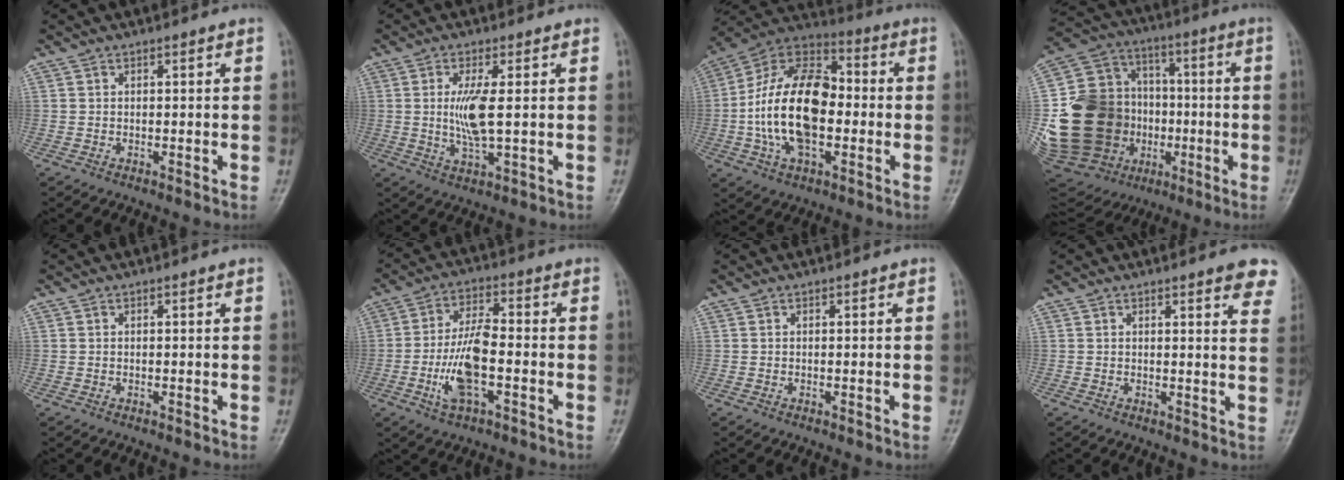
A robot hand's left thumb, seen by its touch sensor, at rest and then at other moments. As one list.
[{"total": 6.9, "force": [0.7, 1.6, 6.7], "torque": [-0.146, -0.018, 0.014]}, {"total": 20.7, "force": [-1.8, 12.0, 16.7], "torque": [-0.295, 0.030, -0.036]}, {"total": 29.4, "force": [-4.2, 23.1, 17.8], "torque": [-0.356, 0.060, -0.052]}, {"total": 0.0}, {"total": 10.6, "force": [-2.8, 4.2, 9.3], "torque": [-0.187, 0.019, -0.054]}, {"total": 0.0}, {"total": 7.6, "force": [5.5, 1.8, 5.0], "torque": [-0.034, -0.019, 0.050]}]